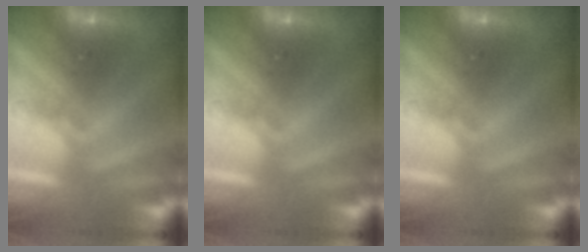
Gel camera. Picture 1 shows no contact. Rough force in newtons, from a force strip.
{"total": 0.0}
{"total": 0.0}